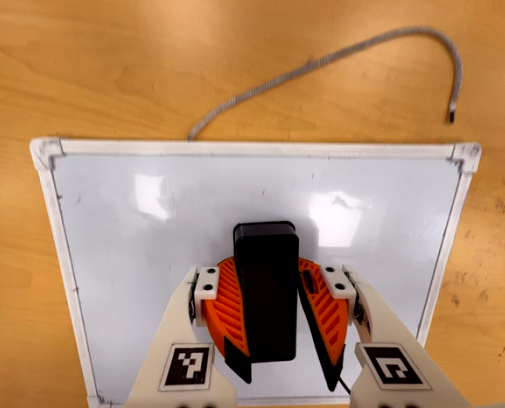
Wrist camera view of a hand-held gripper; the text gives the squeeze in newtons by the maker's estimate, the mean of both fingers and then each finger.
{"total": 14.3, "left": 15.8, "right": 12.8}